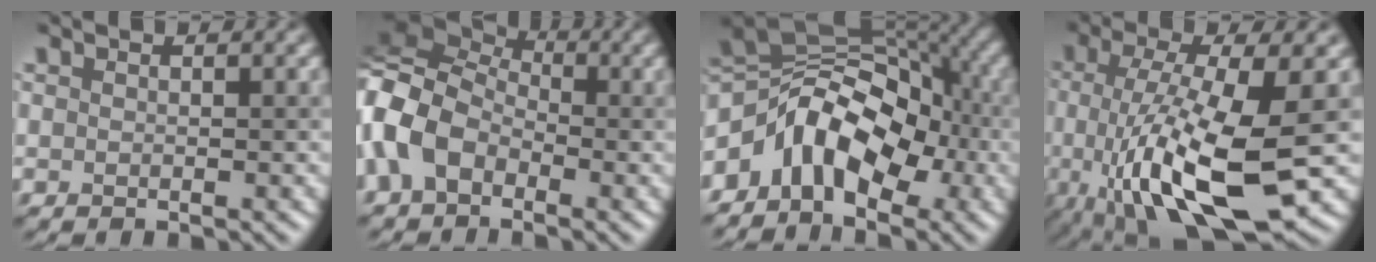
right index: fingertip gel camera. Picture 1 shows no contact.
{"total": 9.1, "force": [-1.7, 6.5, 6.2], "torque": [-0.155, 0.017, -0.055]}
{"total": 8.1, "force": [-3.1, 5.1, 5.5], "torque": [-0.069, 0.020, -0.067]}
{"total": 12.0, "force": [-2.7, 3.6, 11.2], "torque": [-0.211, -0.012, -0.044]}